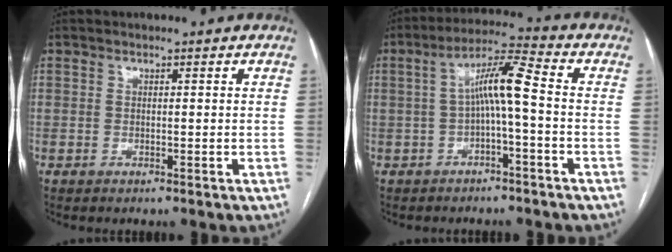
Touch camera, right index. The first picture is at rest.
{"total": 7.3, "force": [-0.5, 0.3, 7.3], "torque": [-0.130, 0.029, -0.010]}